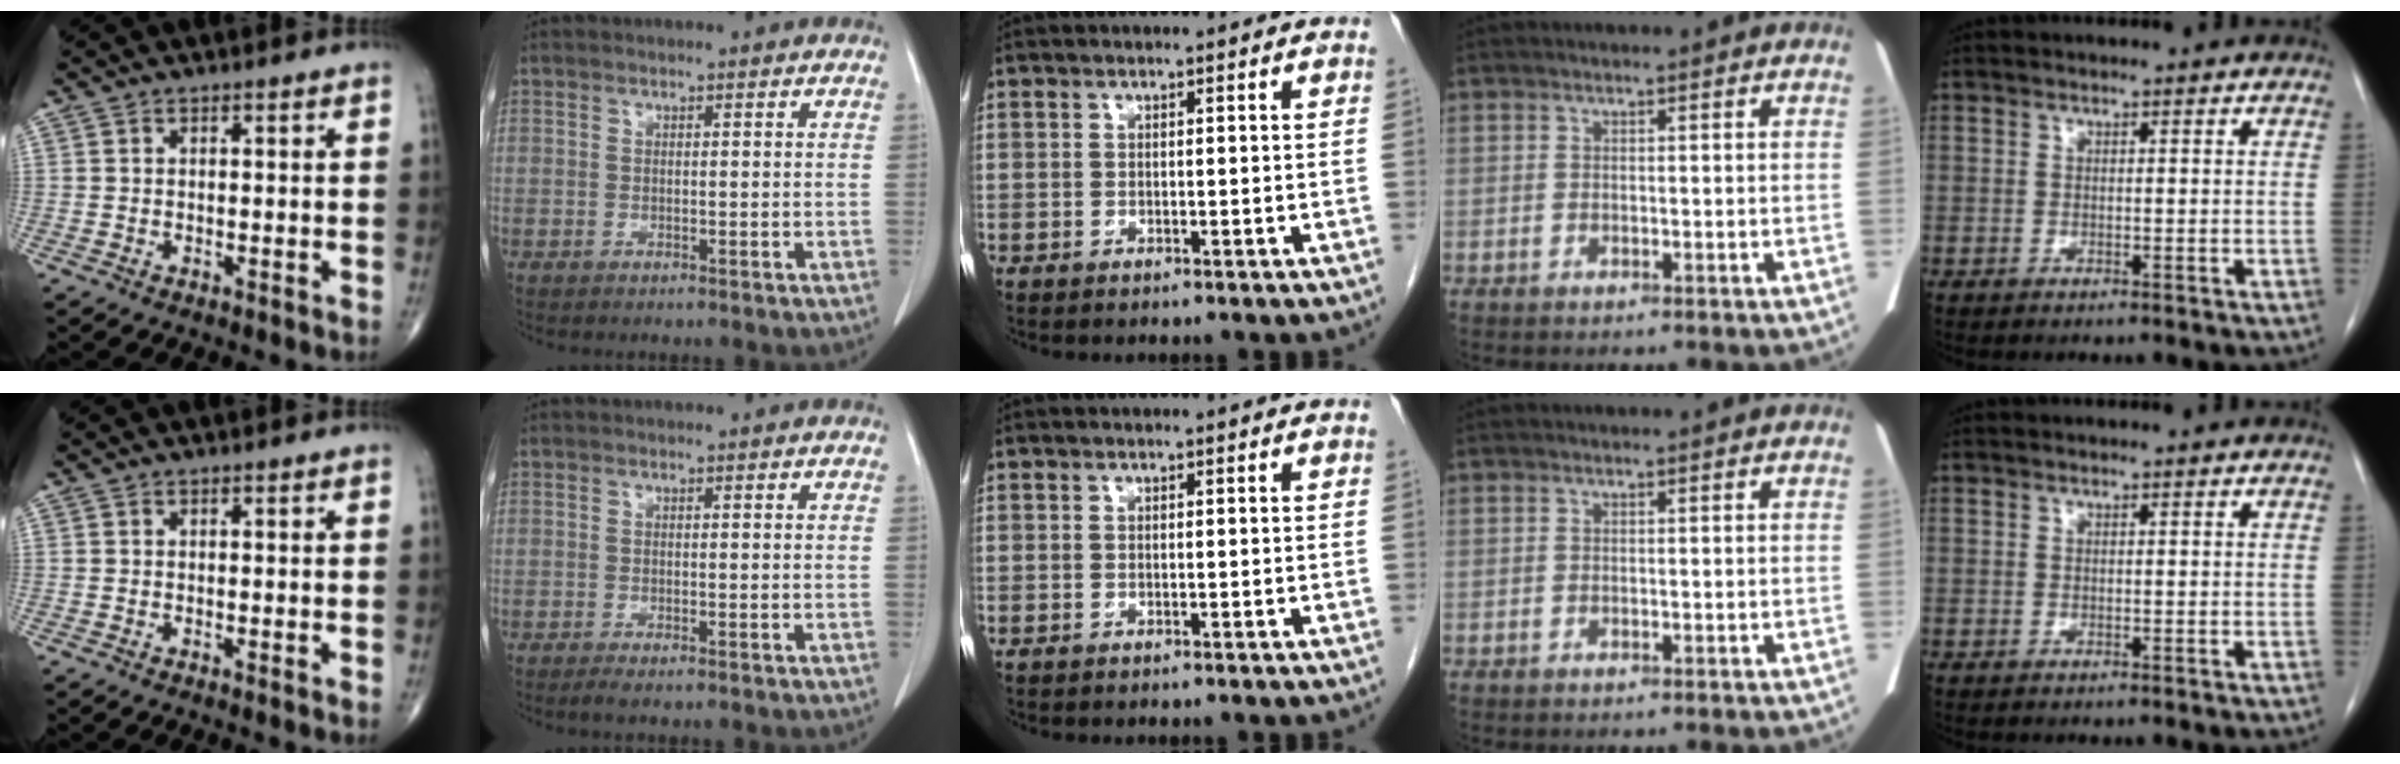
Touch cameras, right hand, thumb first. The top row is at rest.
{"thumb": {"total": 0.5, "force": [0.0, 0.2, 0.5], "torque": [-0.012, -0.003, -0.002]}, "index": {"total": 1.5, "force": [-1.1, 0.0, 1.1], "torque": [-0.021, -0.006, -0.019]}}